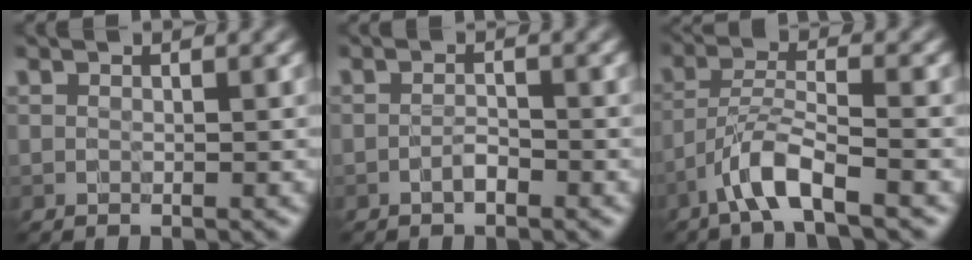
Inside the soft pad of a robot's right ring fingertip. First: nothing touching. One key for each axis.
{"total": 0.9, "fx": -0.7, "fy": 0.2, "fz": 0.6, "tx": -0.011, "ty": 0.001, "tz": -0.015}
{"total": 4.2, "fx": -2.8, "fy": 0.5, "fz": 3.0, "tx": -0.052, "ty": 0.010, "tz": -0.063}